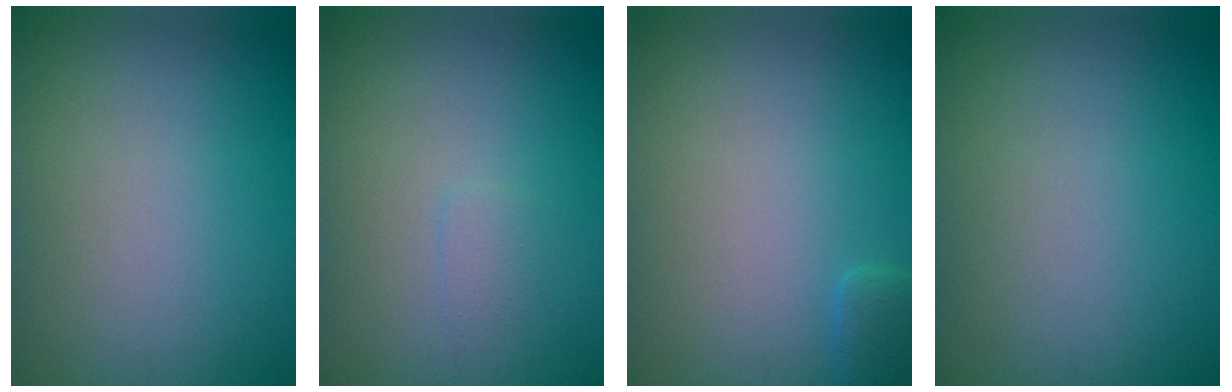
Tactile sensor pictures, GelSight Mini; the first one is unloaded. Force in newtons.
{"total": 0.9, "press": 0.9, "slide": 0.1}
{"total": 1.4, "press": 1.4, "slide": 0.1}
{"total": 0.0}